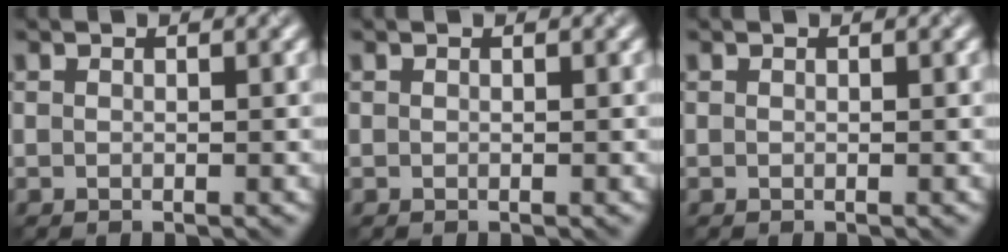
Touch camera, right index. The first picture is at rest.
{"total": 0.0}
{"total": 0.0}